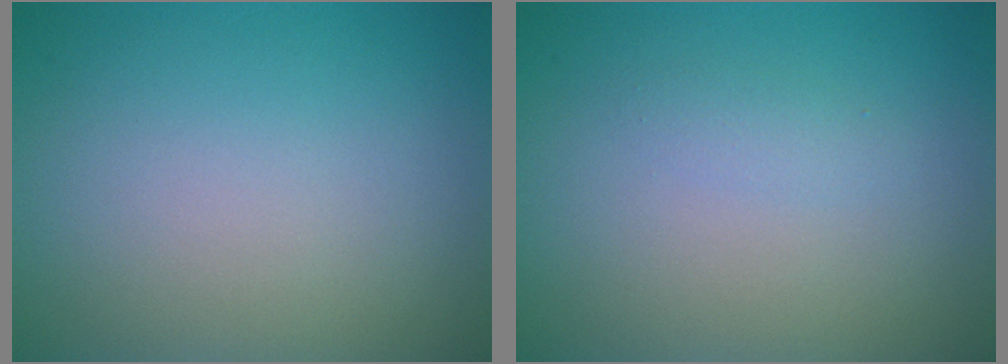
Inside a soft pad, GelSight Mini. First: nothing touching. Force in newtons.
{"total": 0.9, "press": 0.9, "slide": 0.1}